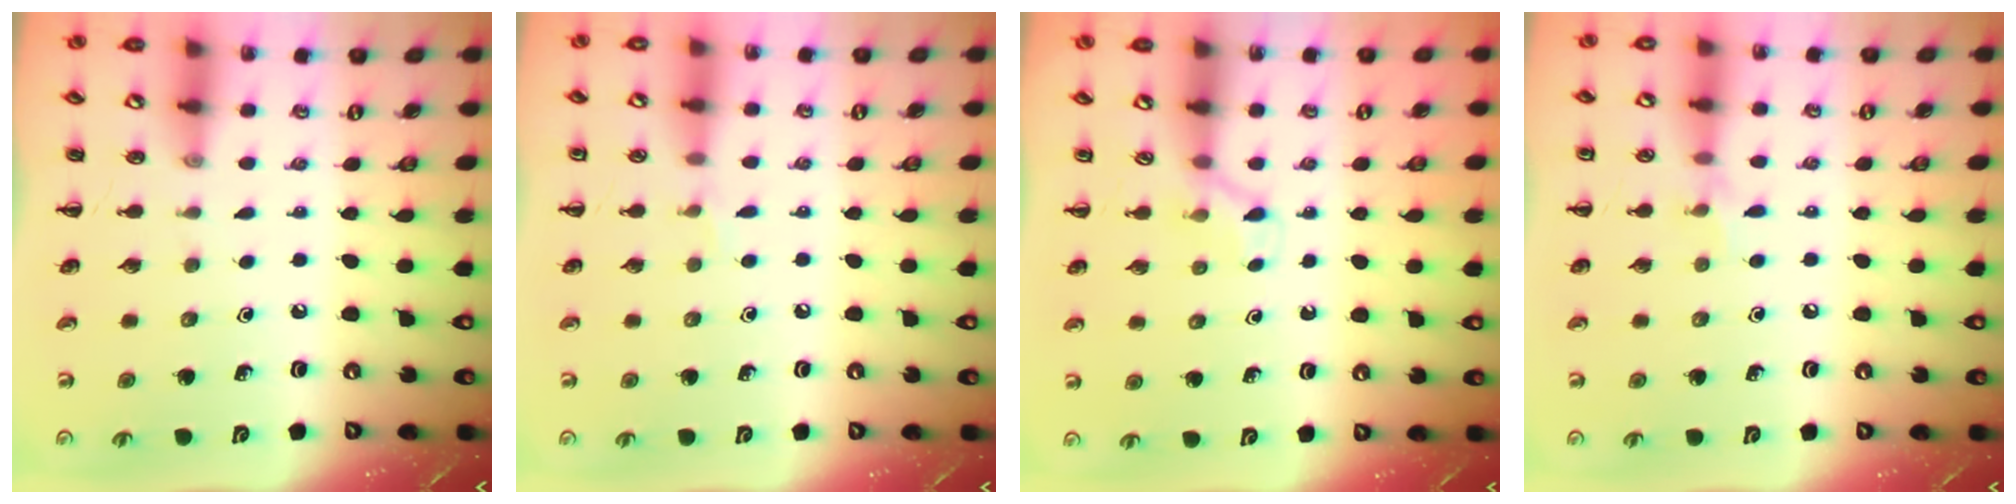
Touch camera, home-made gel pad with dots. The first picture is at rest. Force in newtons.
{"total": 3.8, "press": 3.6, "slide": 1.3}
{"total": 3.8, "press": 3.6, "slide": 1.3}
{"total": 5.3, "press": 5.0, "slide": 1.8}